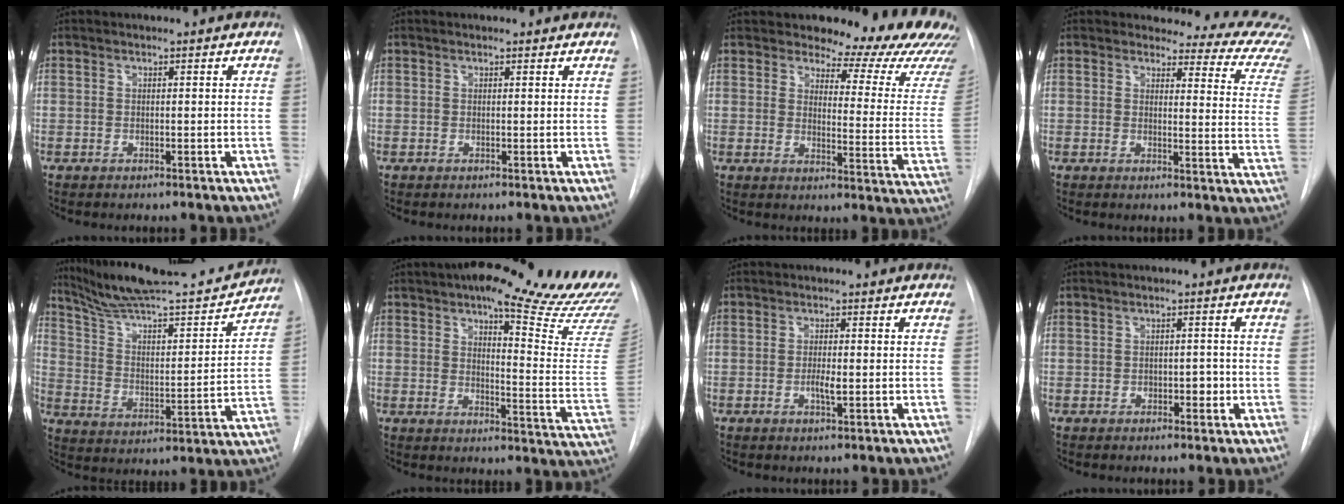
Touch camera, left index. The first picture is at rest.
{"total": 1.7, "force": [1.6, 0.7, 0.2], "torque": [-0.009, 0.008, 0.011]}
{"total": 19.0, "force": [17.5, 3.8, 6.2], "torque": [-0.058, -0.111, 0.181]}
{"total": 14.4, "force": [14.0, 2.3, 2.5], "torque": [0.006, -0.107, 0.115]}
{"total": 23.0, "force": [21.0, 2.2, 9.1], "torque": [-0.146, -0.022, 0.313]}
{"total": 22.7, "force": [18.9, 3.1, 12.3], "torque": [-0.158, -0.064, 0.217]}
{"total": 2.0, "force": [-0.4, 0.3, 1.9], "torque": [-0.037, -0.001, -0.007]}
{"total": 1.8, "force": [-0.6, 1.1, 1.3], "torque": [-0.015, 0.004, -0.008]}